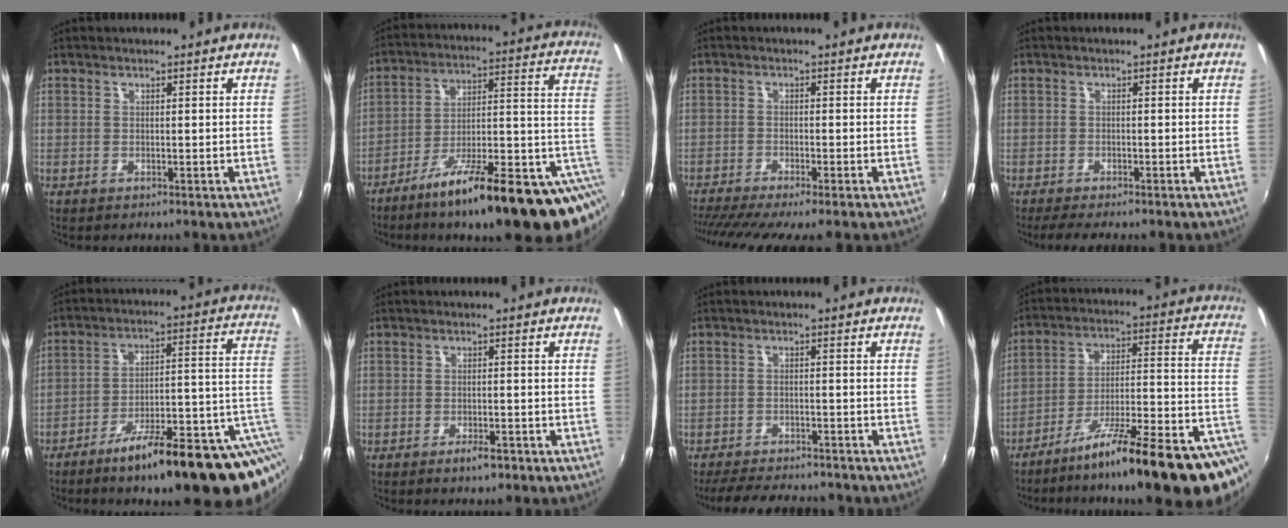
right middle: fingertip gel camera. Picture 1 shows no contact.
{"total": 22.2, "force": [-8.8, 3.9, 20.0], "torque": [-0.271, -0.017, -0.135]}
{"total": 8.3, "force": [-7.0, -0.4, 4.5], "torque": [-0.102, -0.033, -0.114]}
{"total": 4.8, "force": [-4.1, 0.9, 2.4], "torque": [-0.055, -0.018, -0.068]}
{"total": 22.5, "force": [-11.7, 4.5, 18.7], "torque": [-0.234, -0.008, -0.168]}
{"total": 3.2, "force": [-2.2, 1.1, 2.0], "torque": [-0.042, -0.004, -0.034]}
{"total": 12.3, "force": [-10.8, 3.2, 5.0], "torque": [-0.111, -0.019, -0.157]}
{"total": 22.3, "force": [-9.4, 2.8, 20.1], "torque": [-0.268, -0.021, -0.135]}